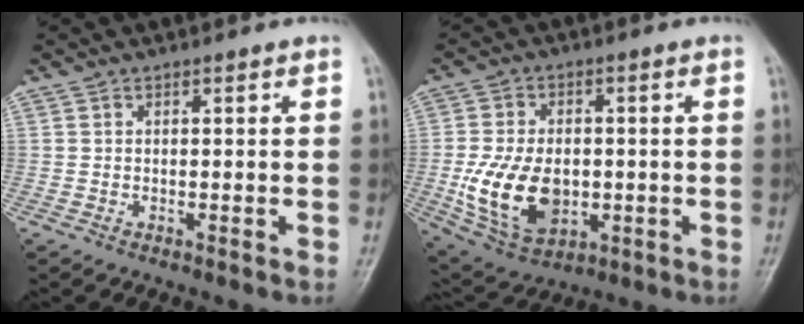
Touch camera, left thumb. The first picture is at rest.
{"total": 14.1, "force": [-1.9, 9.3, 10.4], "torque": [-0.176, -0.007, -0.018]}